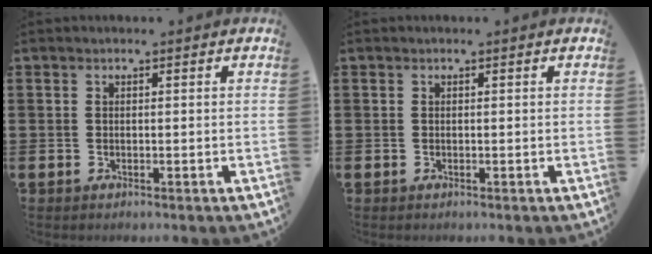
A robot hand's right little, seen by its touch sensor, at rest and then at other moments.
{"total": 0.0}